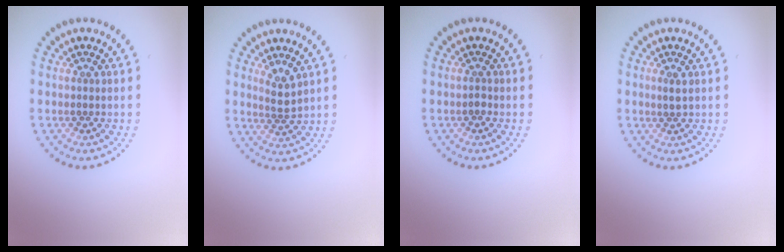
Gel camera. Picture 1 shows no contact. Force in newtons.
{"total": 1.9, "press": 1.4, "slide": 1.3}
{"total": 0.6, "press": 0.4, "slide": 0.4}
{"total": 1.0, "press": 0.9, "slide": 0.4}